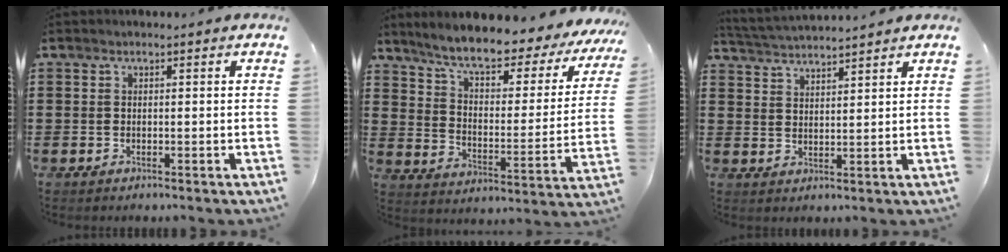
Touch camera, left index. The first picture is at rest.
{"total": 7.6, "force": [6.4, 0.9, 4.1], "torque": [-0.096, -0.043, 0.101]}
{"total": 3.0, "force": [3.0, -0.3, 0.1], "torque": [-0.014, -0.015, 0.053]}